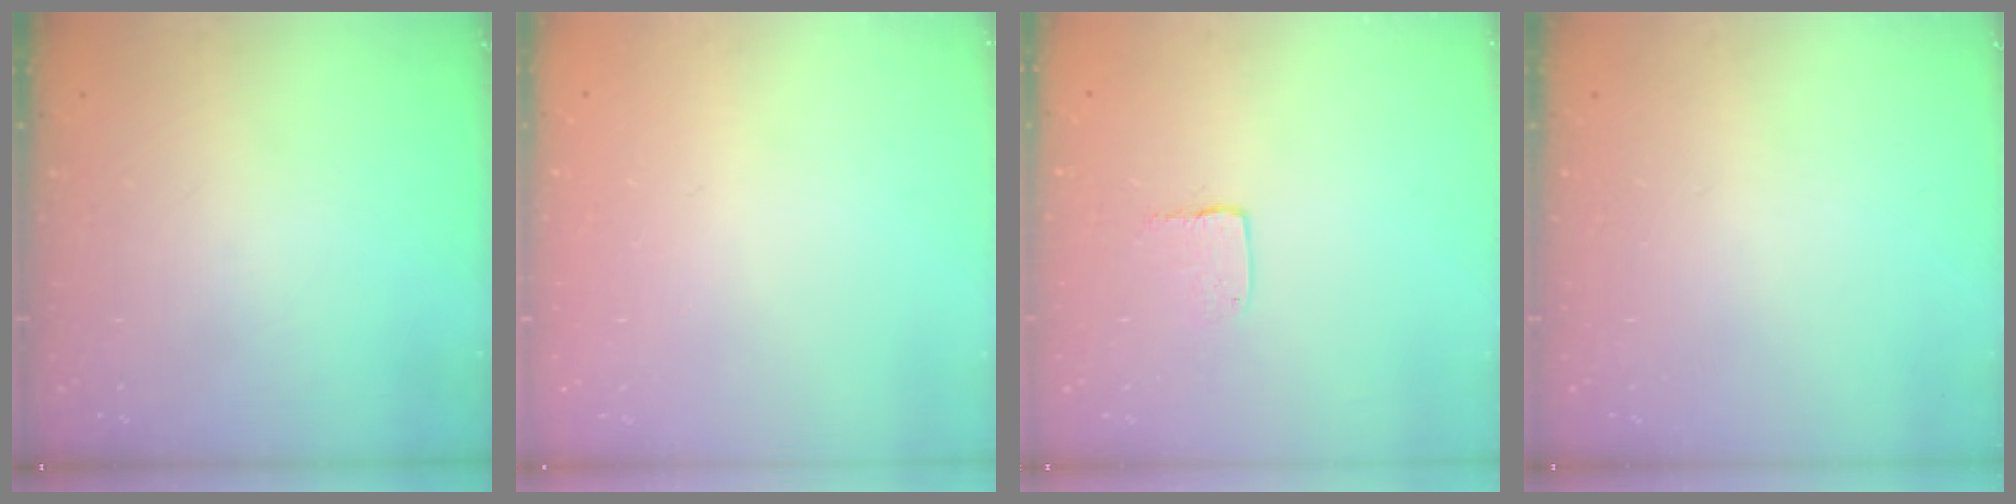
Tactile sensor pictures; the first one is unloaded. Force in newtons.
{"total": 0.0}
{"total": 3.4, "press": 3.4, "slide": 0.2}
{"total": 0.0}